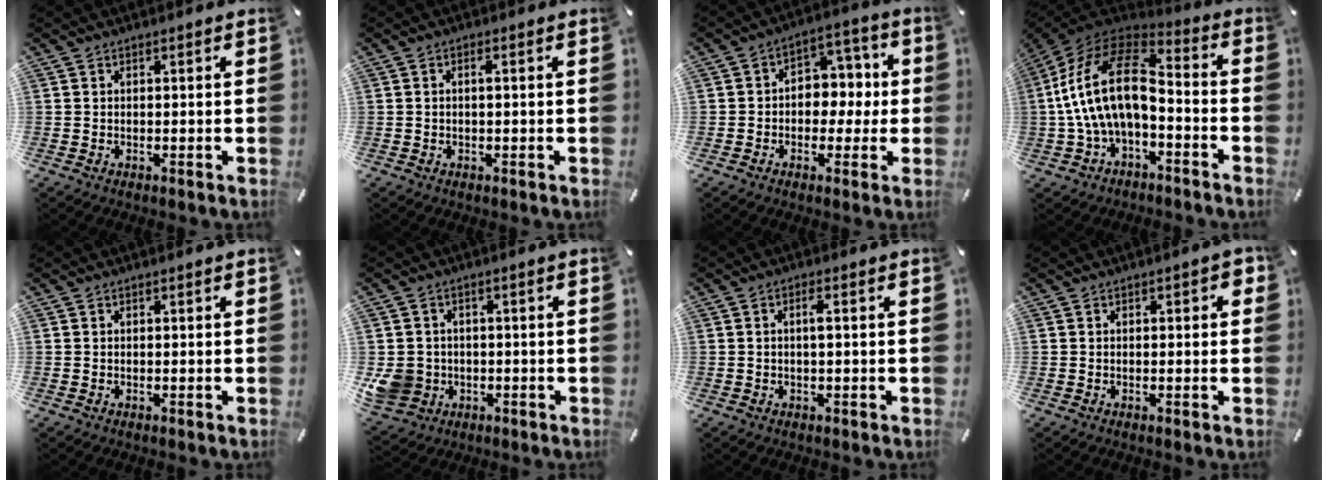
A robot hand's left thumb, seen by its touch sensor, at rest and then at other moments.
{"total": 1.2, "force": [0.0, 0.4, 1.1], "torque": [-0.022, 0.002, -0.001]}
{"total": 7.3, "force": [-1.1, 6.5, 3.1], "torque": [-0.034, 0.010, -0.025]}
{"total": 19.7, "force": [-0.6, 11.3, 16.0], "torque": [-0.336, 0.020, -0.012]}
{"total": 0.0}
{"total": 7.6, "force": [-1.2, 7.1, 2.5], "torque": [-0.070, 0.007, -0.024]}
{"total": 2.4, "force": [0.1, 0.7, 2.3], "torque": [-0.045, 0.006, -0.001]}
{"total": 1.6, "force": [-0.2, 0.9, 1.3], "torque": [-0.016, 0.003, -0.006]}